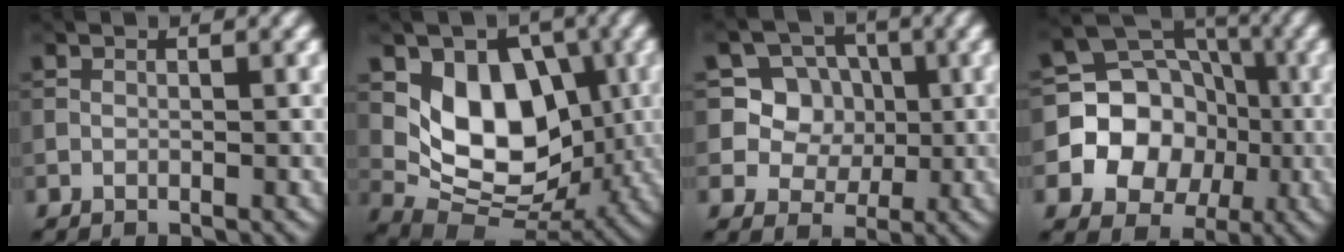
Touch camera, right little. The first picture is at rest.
{"total": 8.4, "force": [0.7, 5.9, 5.9], "torque": [-0.098, -0.020, 0.004]}
{"total": 6.8, "force": [1.6, 6.2, 2.2], "torque": [-0.044, 0.005, 0.032]}
{"total": 9.8, "force": [-1.7, 8.9, 3.8], "torque": [-0.052, 0.011, -0.058]}